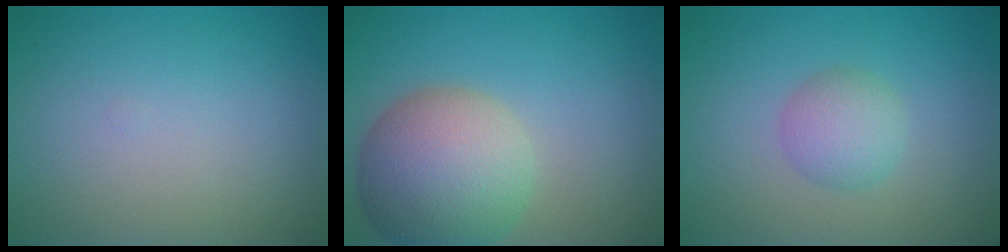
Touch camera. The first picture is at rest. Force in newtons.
{"total": 8.9, "press": 8.8, "slide": 0.8}
{"total": 2.6, "press": 2.6, "slide": 0.0}